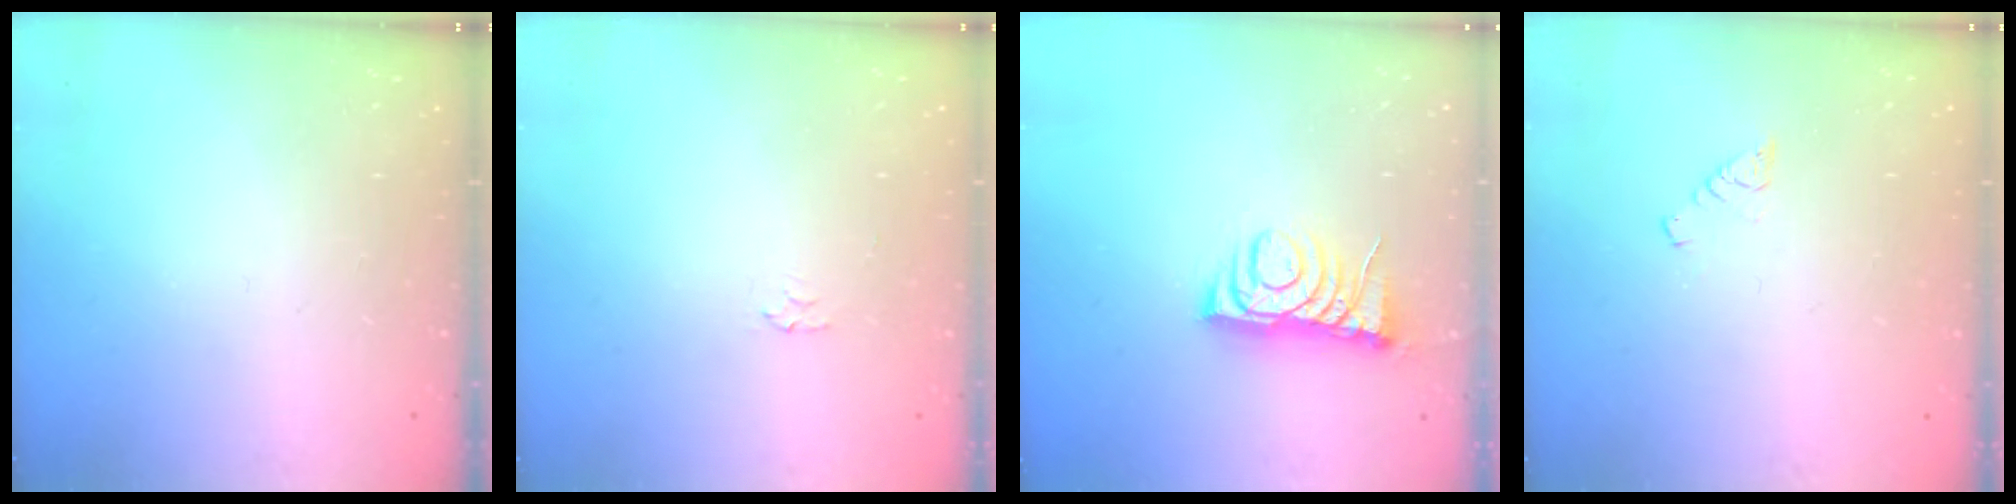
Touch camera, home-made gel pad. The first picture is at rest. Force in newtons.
{"total": 2.3, "press": 2.3, "slide": 0.4}
{"total": 7.4, "press": 7.4, "slide": 0.7}
{"total": 4.3, "press": 4.3, "slide": 0.4}